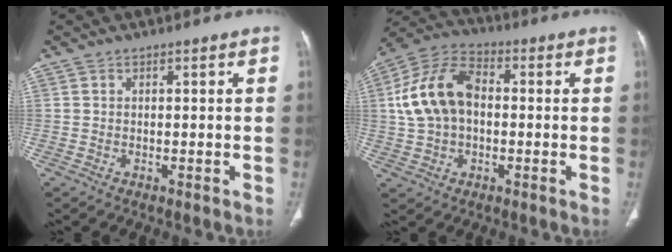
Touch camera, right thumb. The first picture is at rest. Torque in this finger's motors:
{"motor_torque": [-0.50, 1.65, 0.99, -0.03, 0.13]}